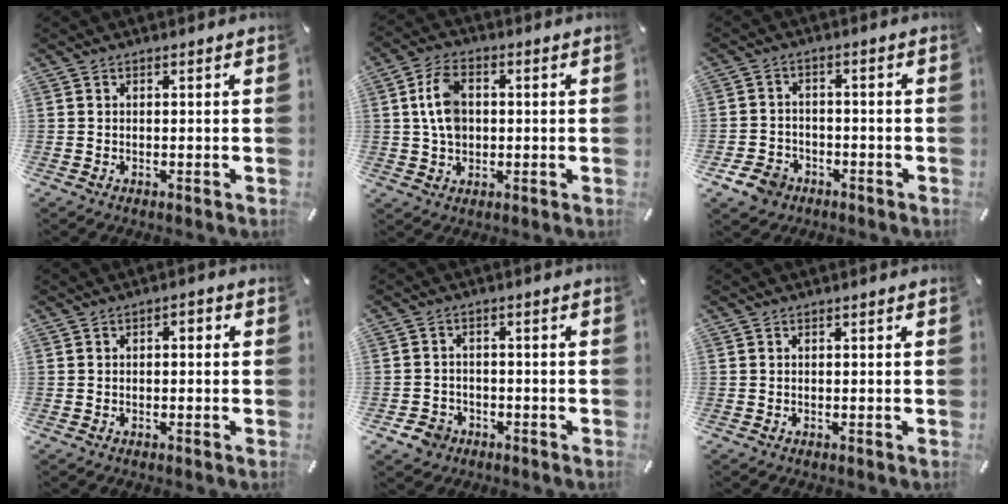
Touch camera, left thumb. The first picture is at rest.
{"total": 7.7, "force": [0.9, 5.5, 5.2], "torque": [-0.124, 0.007, 0.015]}
{"total": 6.1, "force": [-3.5, 4.6, 1.8], "torque": [-0.045, 0.019, -0.066]}
{"total": 1.6, "force": [-1.0, 0.7, 1.0], "torque": [-0.020, 0.008, -0.021]}
{"total": 4.8, "force": [-2.7, 3.8, 1.2], "torque": [-0.021, 0.015, -0.048]}
{"total": 0.0}